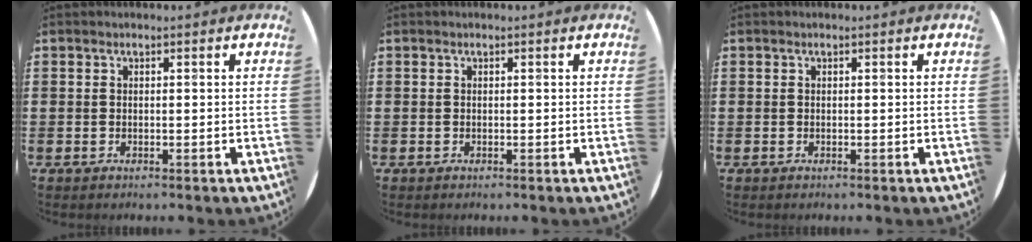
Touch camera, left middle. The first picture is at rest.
{"total": 0.0}
{"total": 0.0}